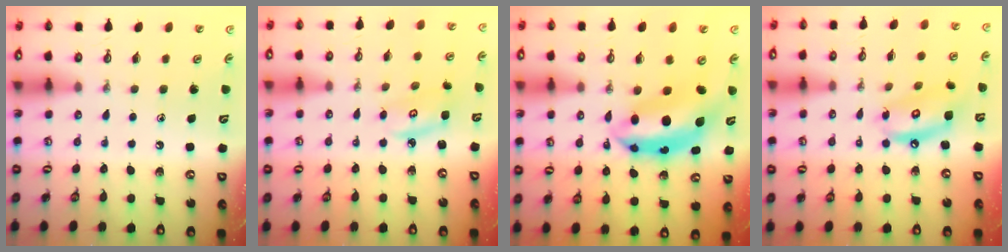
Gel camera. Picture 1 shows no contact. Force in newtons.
{"total": 3.9, "press": 3.9, "slide": 0.3}
{"total": 9.7, "press": 9.6, "slide": 1.2}
{"total": 10.7, "press": 10.6, "slide": 1.0}